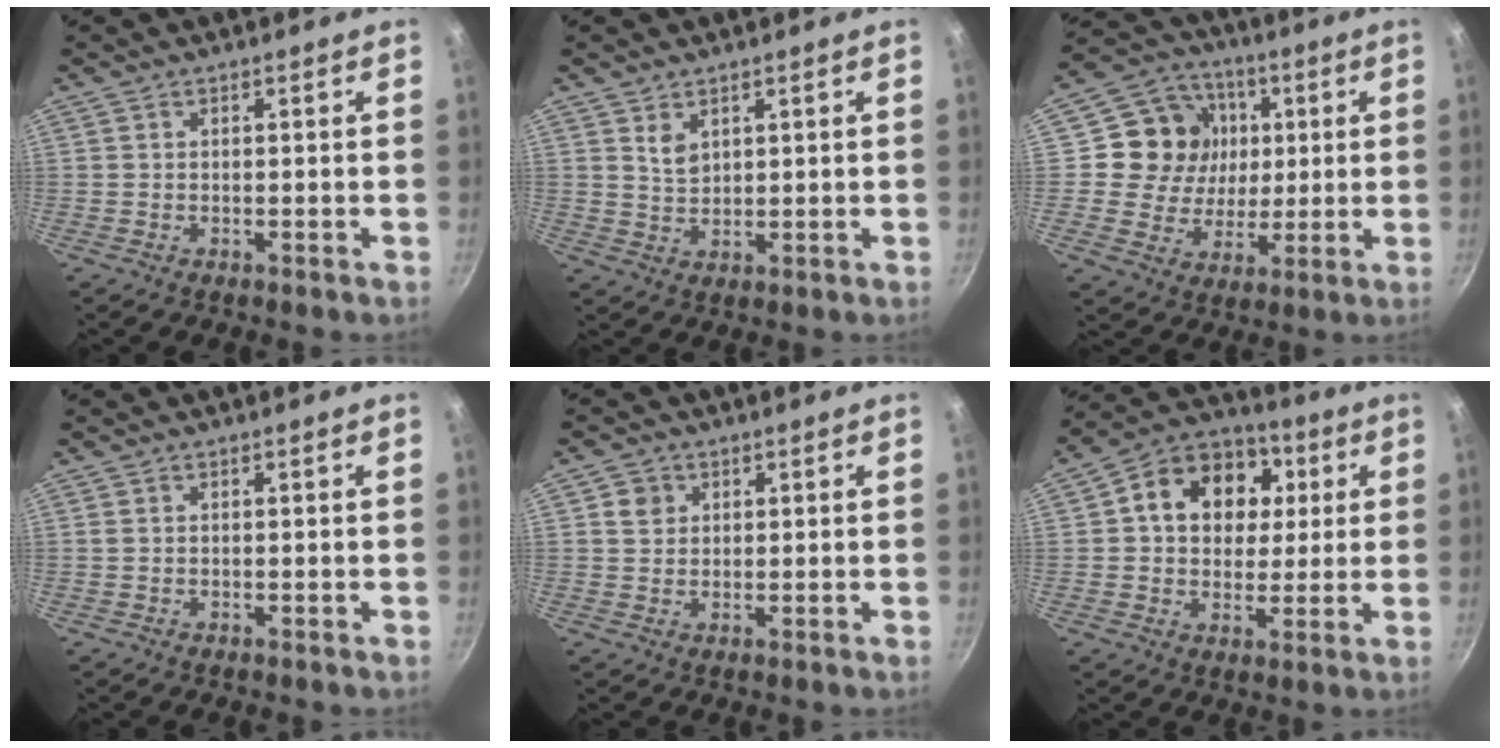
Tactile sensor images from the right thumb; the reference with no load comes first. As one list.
[{"total": 3.3, "force": [1.7, 2.1, 1.9], "torque": [-0.027, -0.011, 0.036]}, {"total": 14.2, "force": [2.8, 12.8, 5.4], "torque": [-0.071, 0.003, 0.042]}, {"total": 0.0}, {"total": 3.2, "force": [1.0, 2.8, 1.0], "torque": [0.003, 0.004, 0.014]}, {"total": 15.7, "force": [3.5, 12.4, 9.1], "torque": [-0.122, 0.016, 0.042]}]